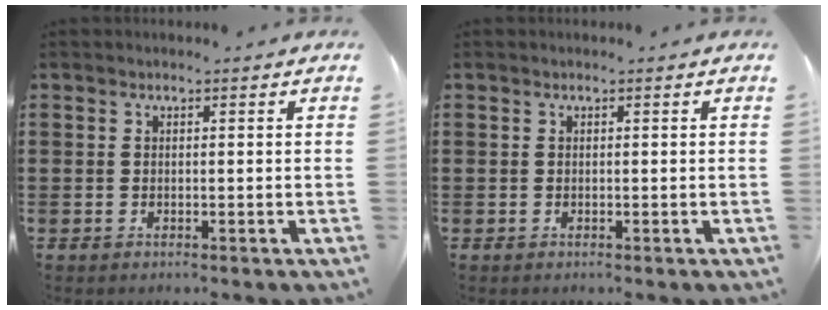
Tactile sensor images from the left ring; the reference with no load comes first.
{"total": 0.0}